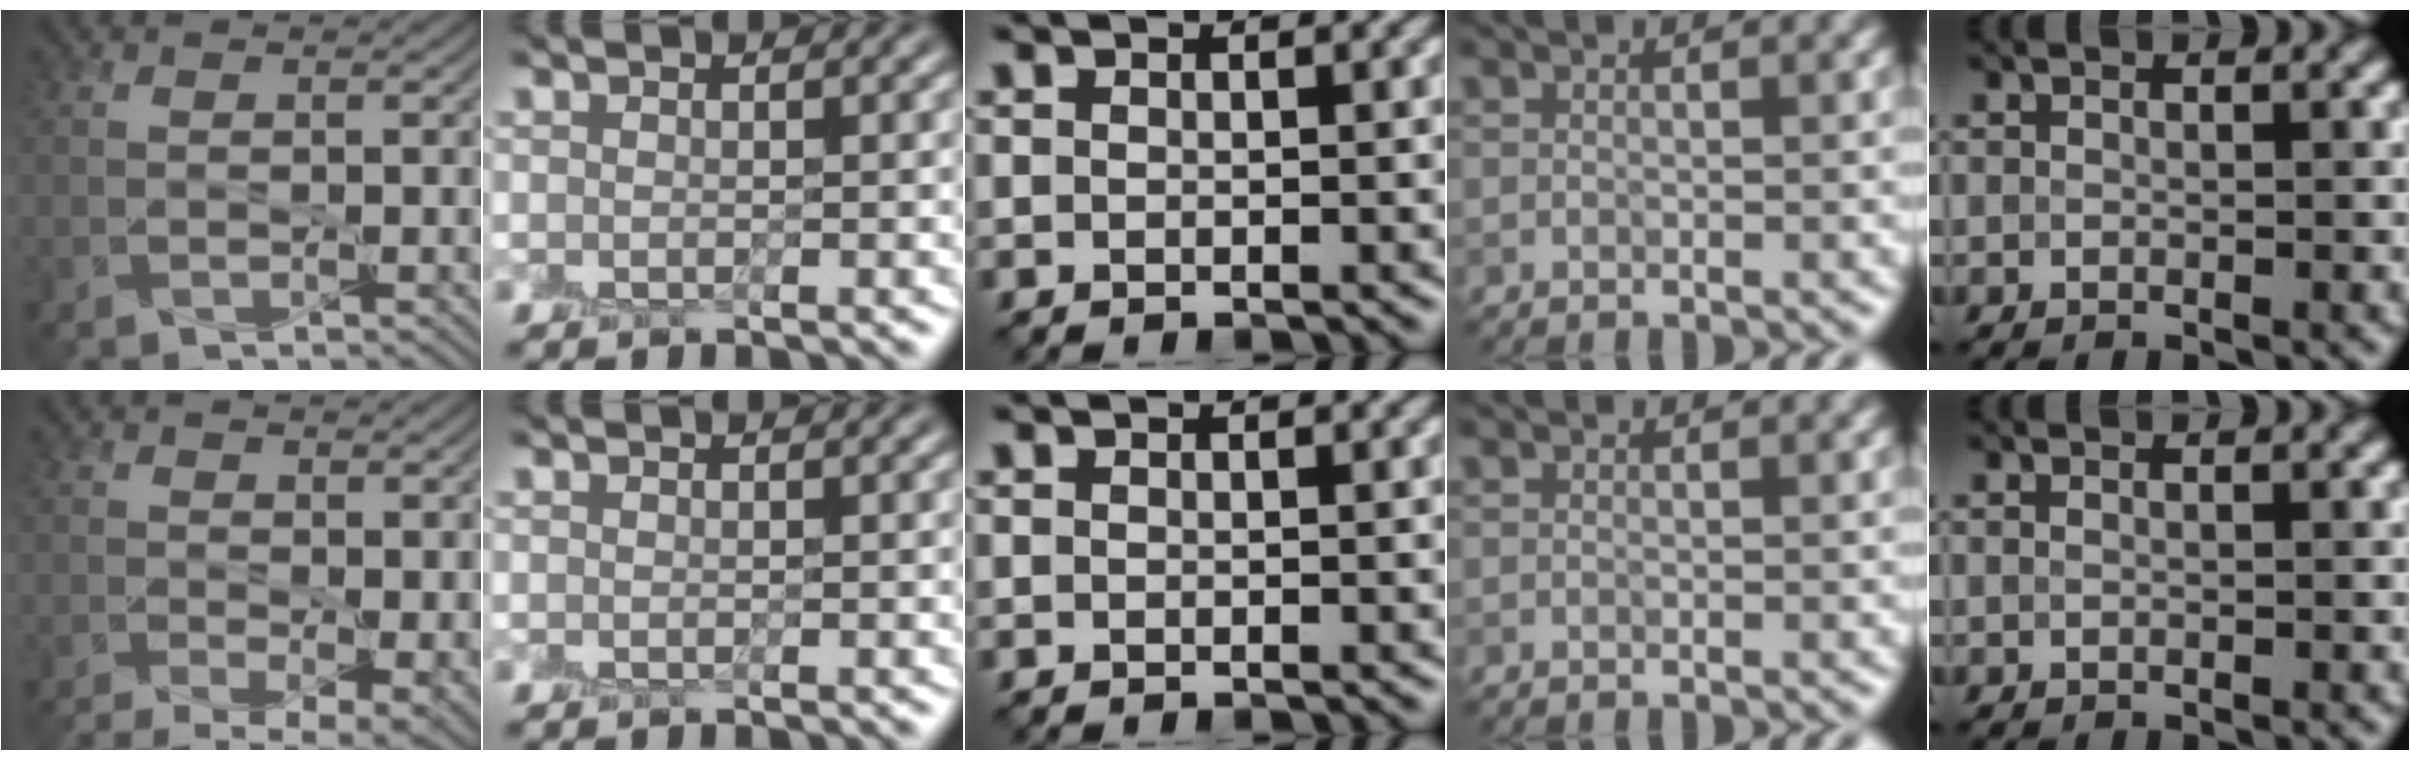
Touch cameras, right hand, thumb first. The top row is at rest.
{"thumb": {"total": 6.6, "force": [-3.0, 2.3, 5.4], "torque": [-0.100, -0.025, -0.044]}}